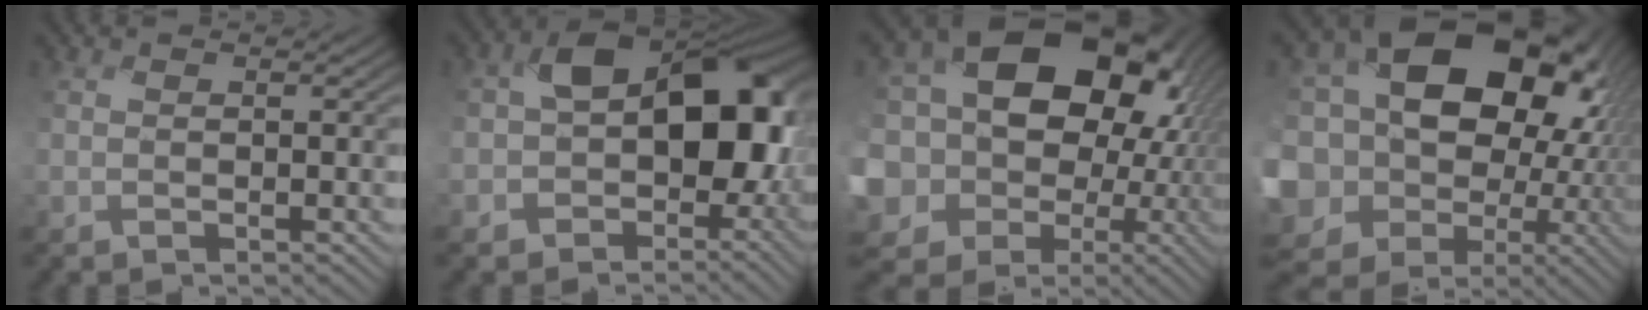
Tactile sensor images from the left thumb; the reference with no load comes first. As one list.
[{"total": 15.8, "force": [0.1, 11.3, 11.0], "torque": [-0.156, -0.027, 0.006]}, {"total": 20.4, "force": [-1.3, 16.9, 11.3], "torque": [-0.257, 0.001, -0.034]}, {"total": 19.5, "force": [-2.1, 15.1, 12.2], "torque": [-0.254, -0.013, -0.045]}]